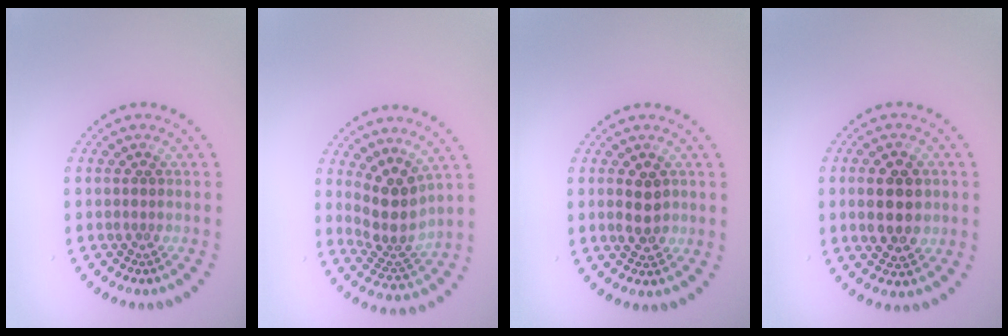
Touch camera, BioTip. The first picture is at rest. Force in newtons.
{"total": 4.1, "press": 3.2, "slide": 2.5}
{"total": 2.5, "press": 2.5, "slide": 0.2}
{"total": 5.1, "press": 5.0, "slide": 0.3}